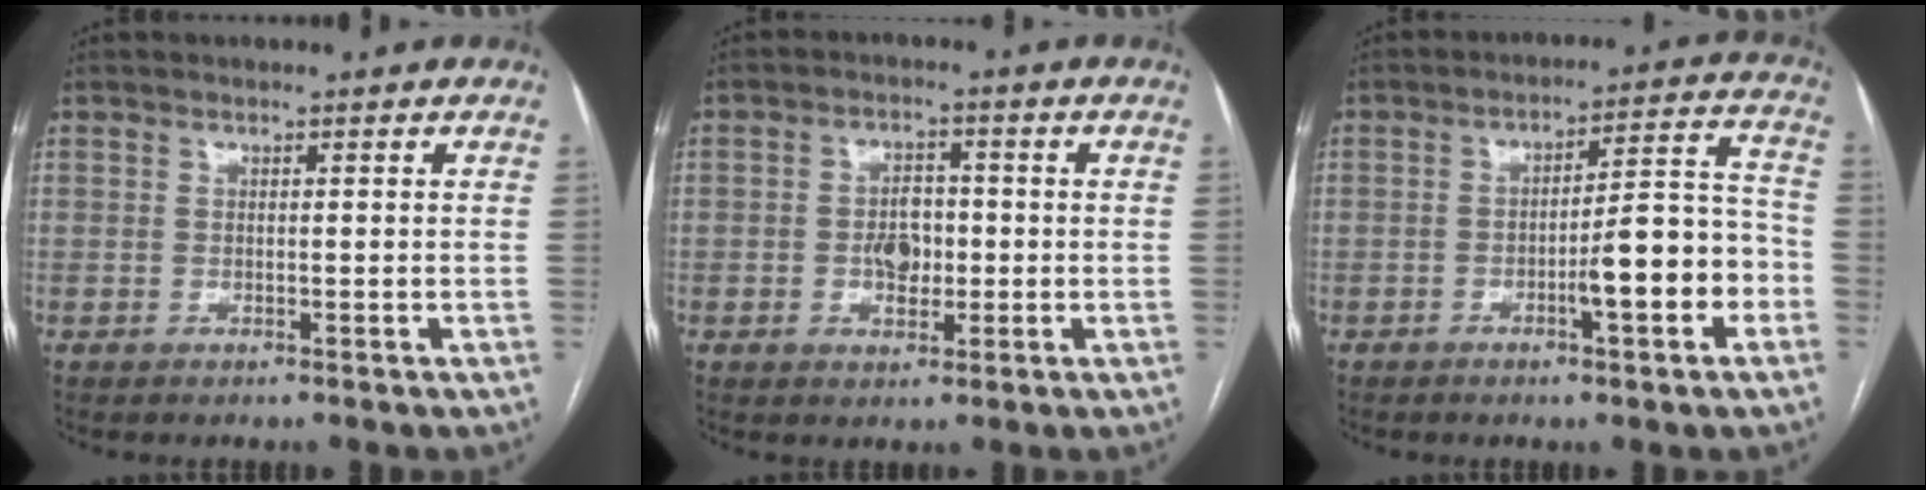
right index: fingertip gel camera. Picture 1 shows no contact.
{"total": 4.6, "force": [-0.6, 3.0, 3.5], "torque": [-0.058, 0.007, -0.008]}
{"total": 12.5, "force": [-4.3, 1.9, 11.6], "torque": [-0.163, 0.027, -0.062]}